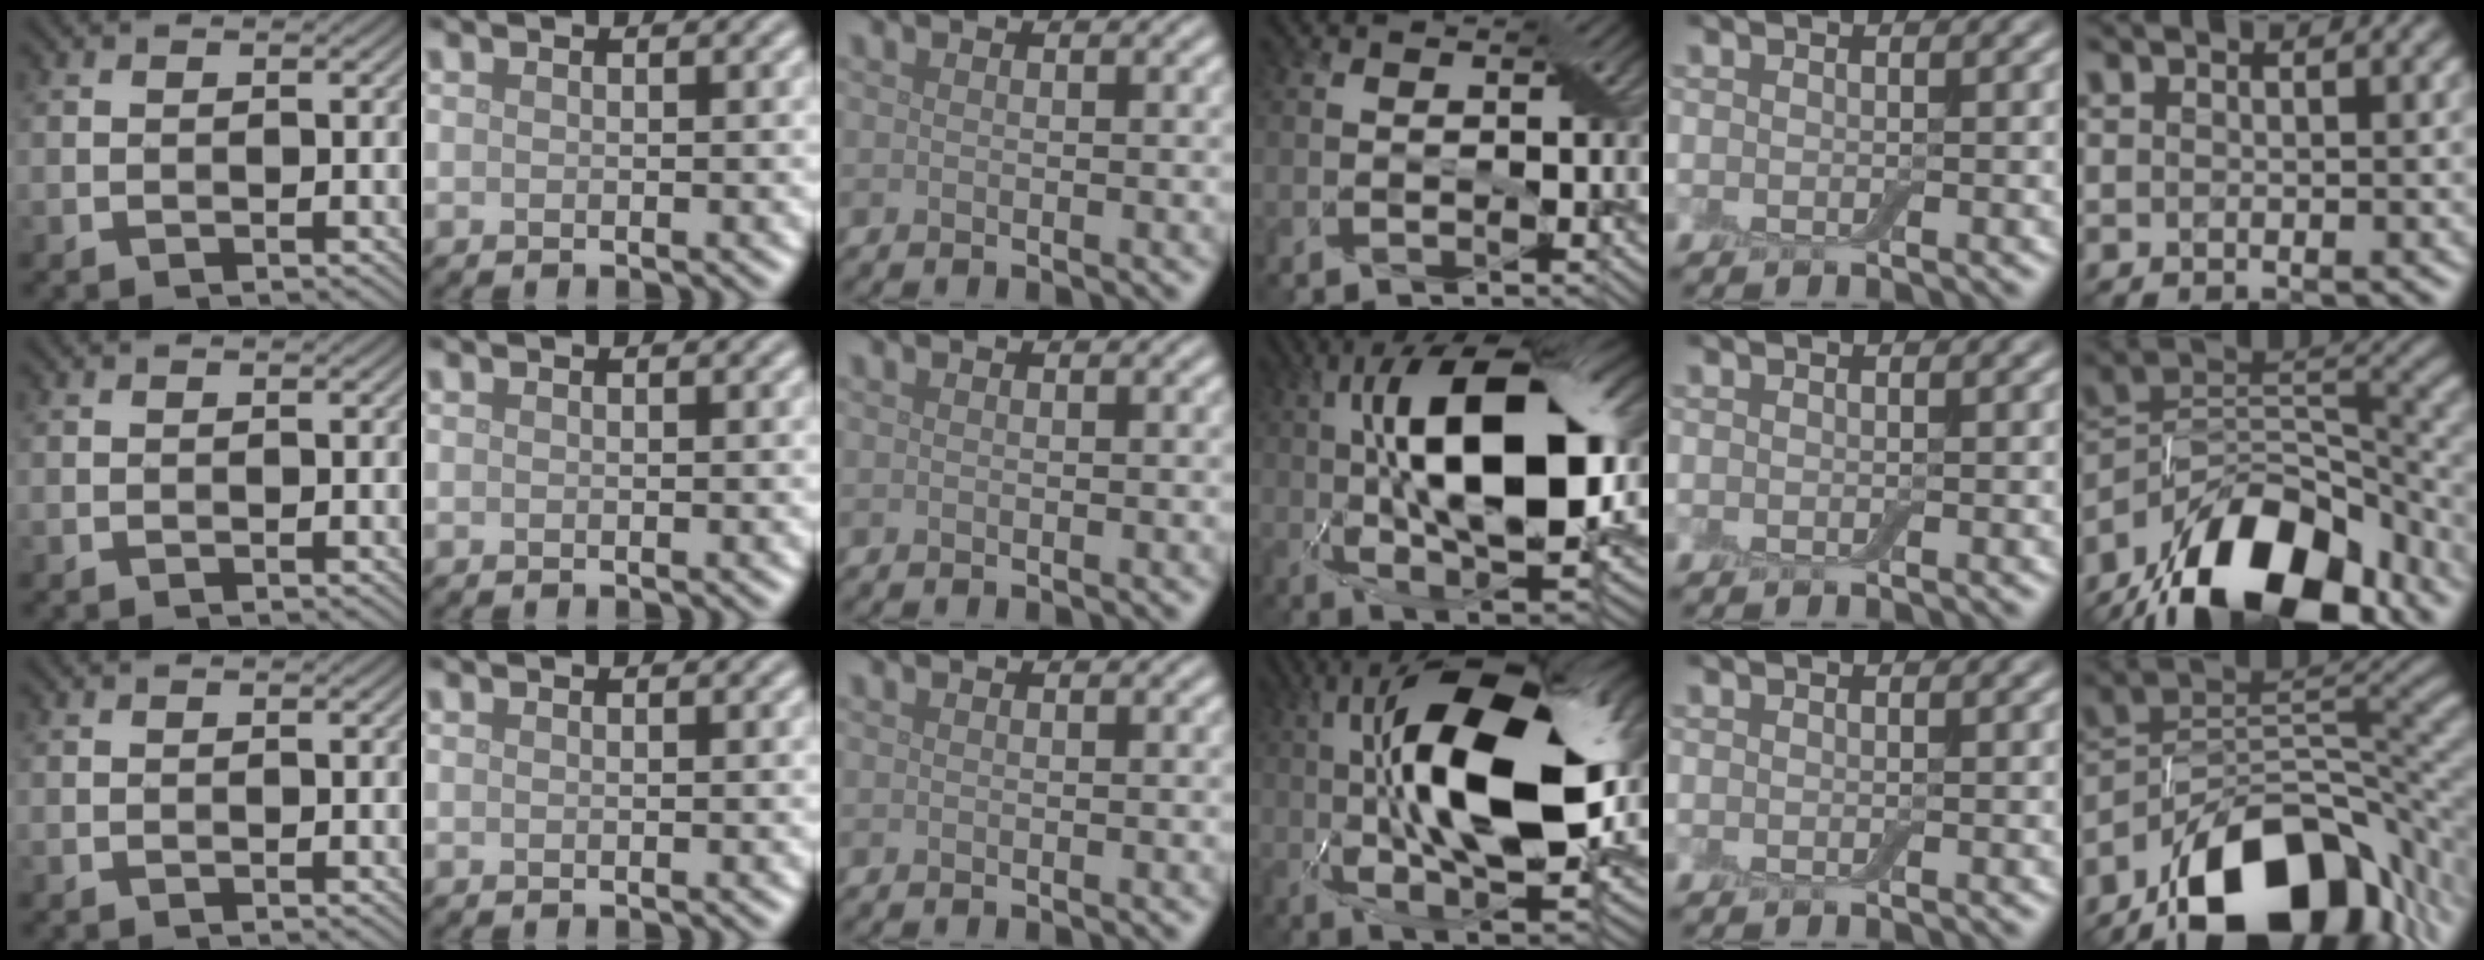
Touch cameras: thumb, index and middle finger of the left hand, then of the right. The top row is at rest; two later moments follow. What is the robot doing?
{"motion": "close", "object": "airpods case & airpods"}